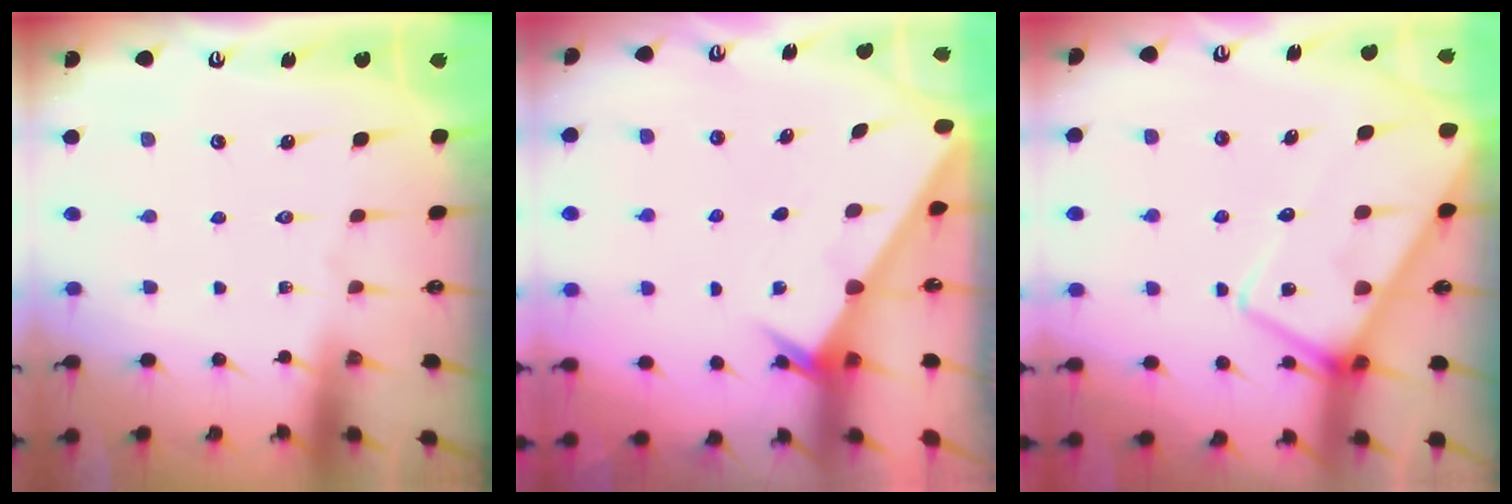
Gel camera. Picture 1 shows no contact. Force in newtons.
{"total": 2.0, "press": 2.0, "slide": 0.1}
{"total": 12.1, "press": 12.1, "slide": 1.3}